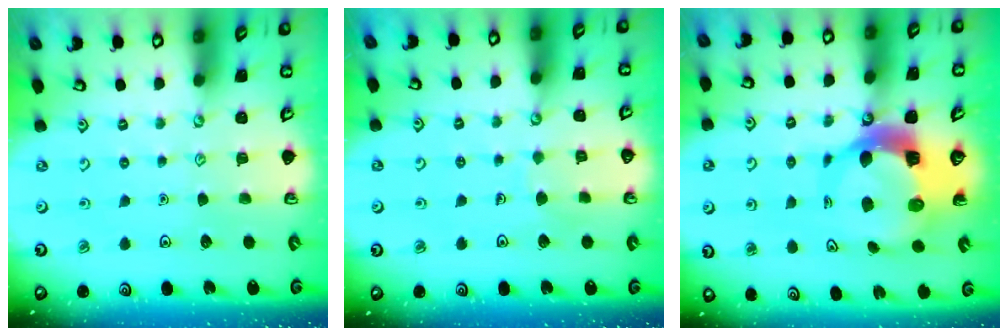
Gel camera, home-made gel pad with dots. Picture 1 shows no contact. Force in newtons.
{"total": 4.7, "press": 4.7, "slide": 0.1}
{"total": 10.1, "press": 10.0, "slide": 1.5}